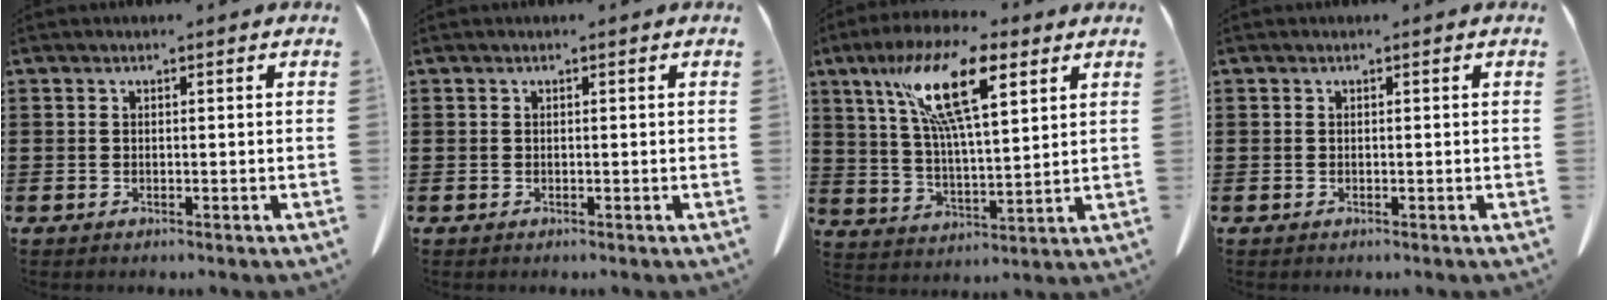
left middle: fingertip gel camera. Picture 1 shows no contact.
{"total": 0.0}
{"total": 14.3, "force": [7.9, 4.0, 11.2], "torque": [-0.237, -0.008, 0.136]}
{"total": 0.0}